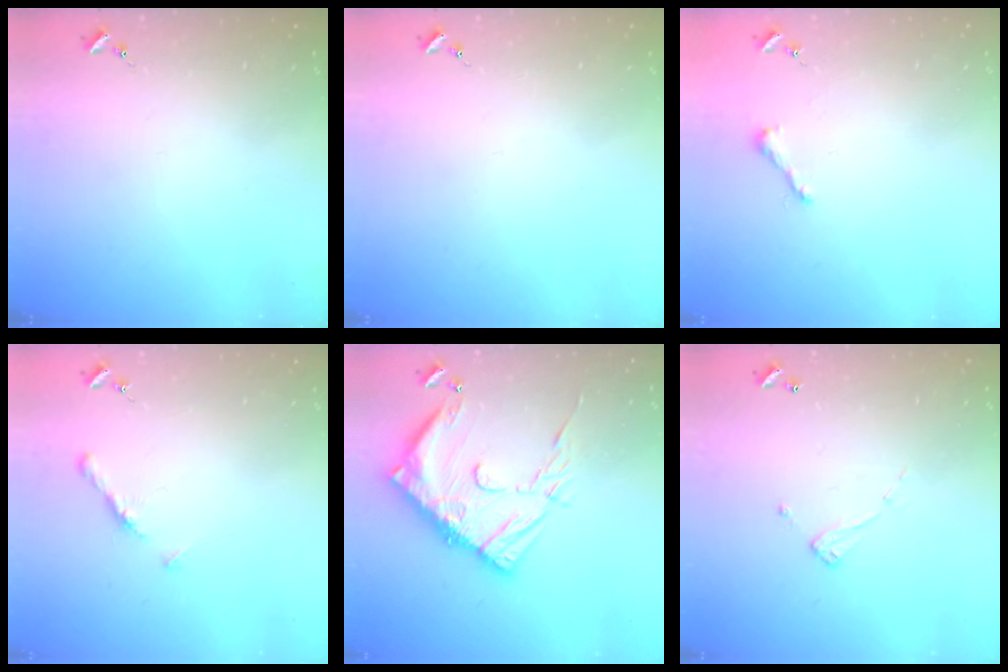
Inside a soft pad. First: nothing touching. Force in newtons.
{"total": 0.0}
{"total": 3.9, "press": 3.9, "slide": 0.3}
{"total": 5.3, "press": 5.2, "slide": 0.6}
{"total": 19.6, "press": 19.5, "slide": 2.0}
{"total": 6.5, "press": 6.5, "slide": 0.2}